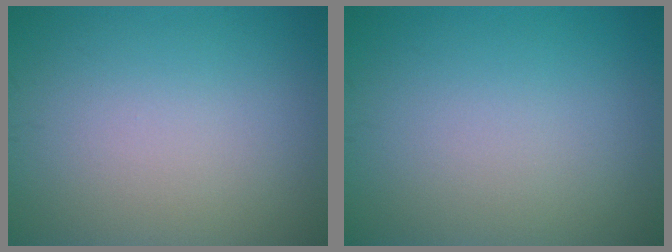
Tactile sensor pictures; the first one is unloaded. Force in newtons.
{"total": 0.0}